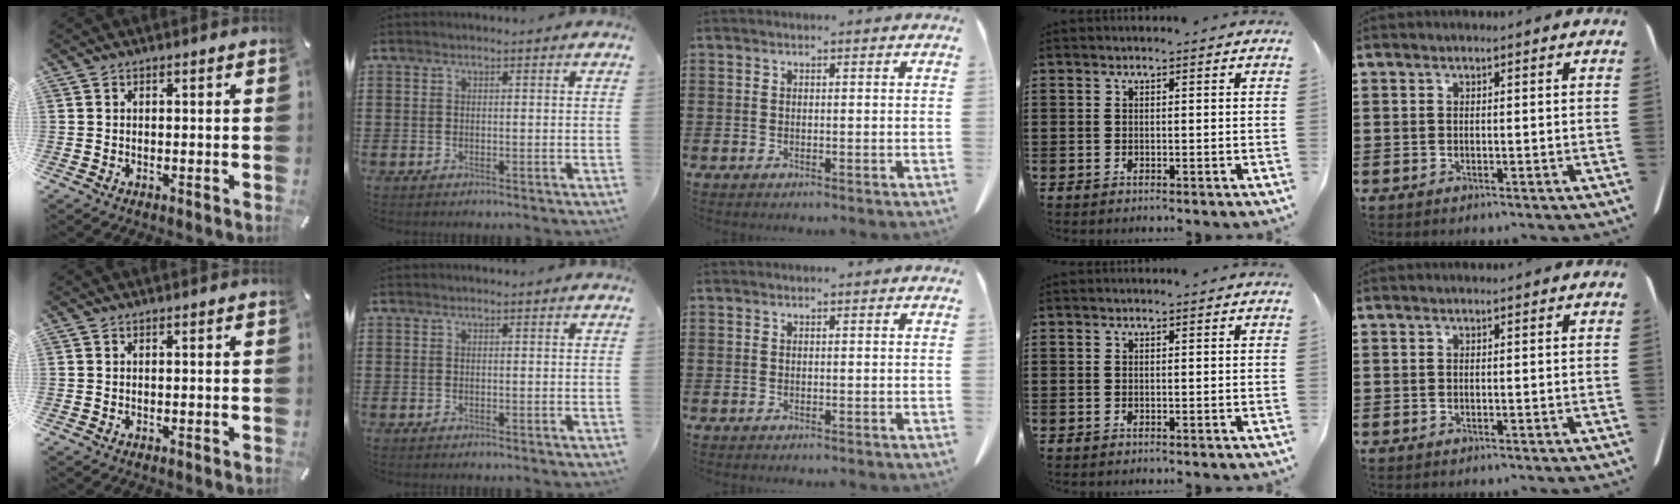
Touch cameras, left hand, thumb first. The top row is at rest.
{}